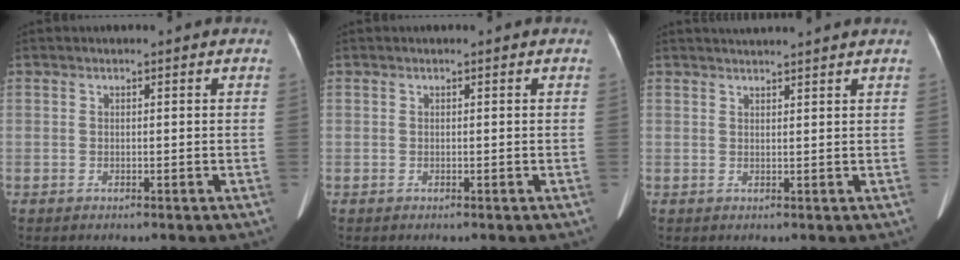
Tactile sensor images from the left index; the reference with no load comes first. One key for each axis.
{"total": 0.0}
{"total": 5.5, "fx": 5.1, "fy": -0.8, "fz": 1.9, "tx": -0.022, "ty": 0.025, "tz": 0.062}